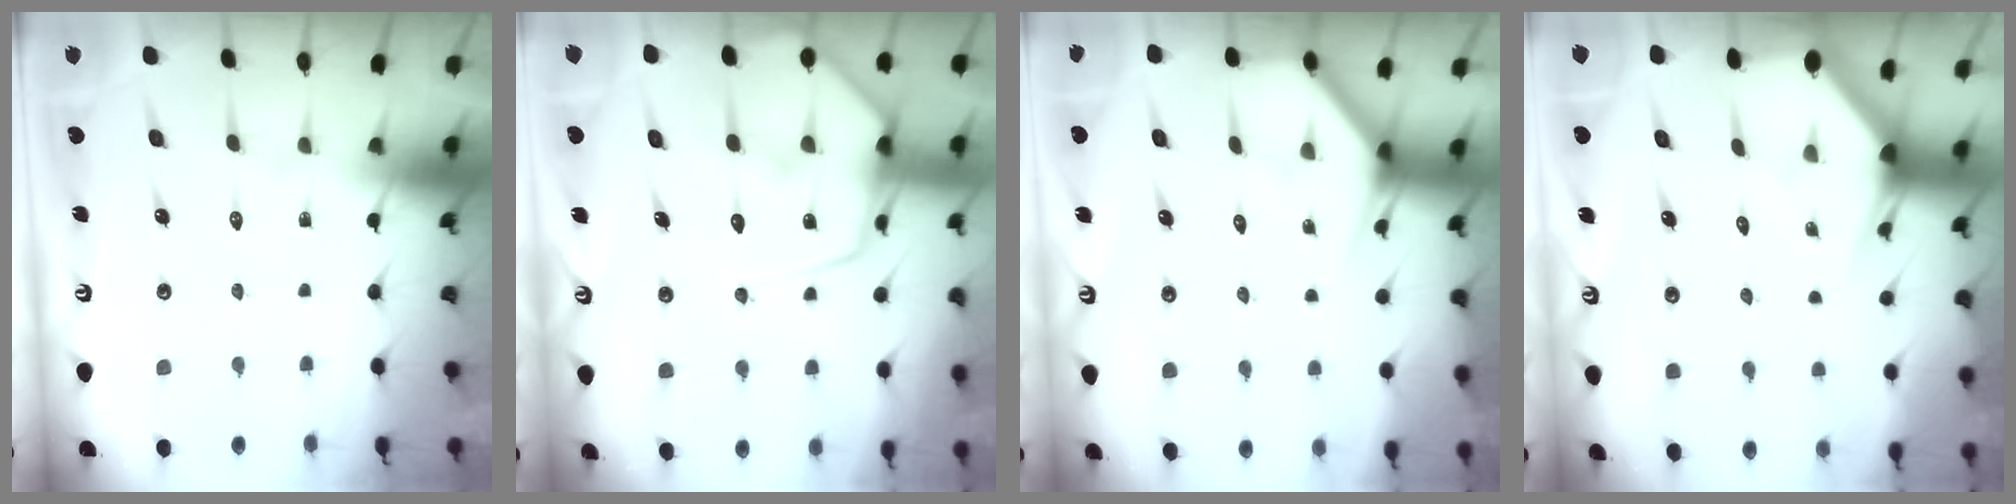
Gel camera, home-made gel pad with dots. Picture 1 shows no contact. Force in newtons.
{"total": 13.8, "press": 13.7, "slide": 1.3}
{"total": 3.6, "press": 3.6, "slide": 0.3}
{"total": 2.9, "press": 2.9, "slide": 0.0}